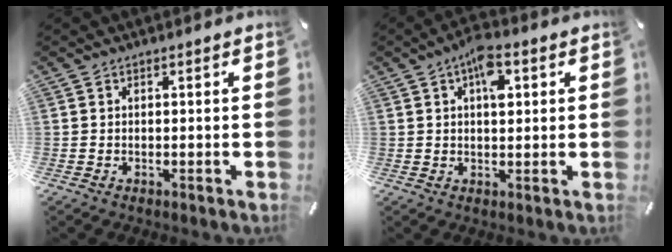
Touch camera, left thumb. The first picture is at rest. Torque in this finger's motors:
{"motor_torque": [1.01, 0.98, 0.95, -0.53, 0.12]}